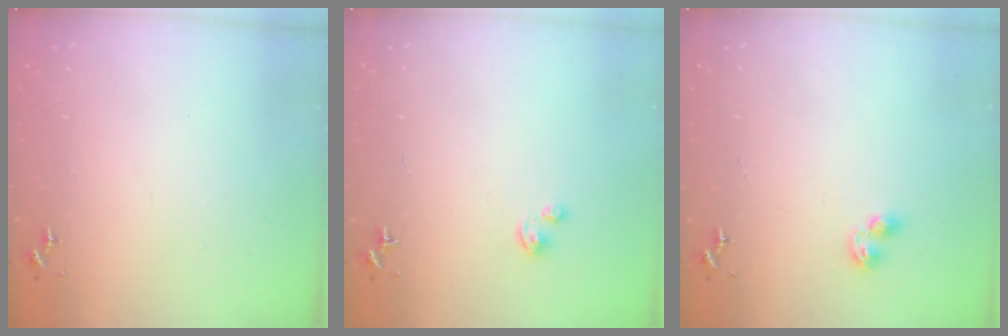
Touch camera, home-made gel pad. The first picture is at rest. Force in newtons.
{"total": 2.5, "press": 2.5, "slide": 0.3}
{"total": 5.2, "press": 5.1, "slide": 0.5}